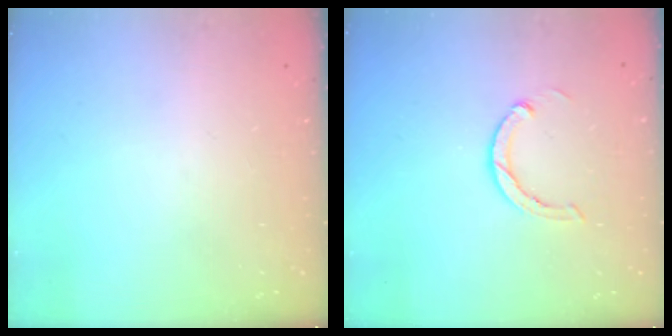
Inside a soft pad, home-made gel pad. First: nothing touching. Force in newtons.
{"total": 3.0, "press": 3.0, "slide": 0.1}